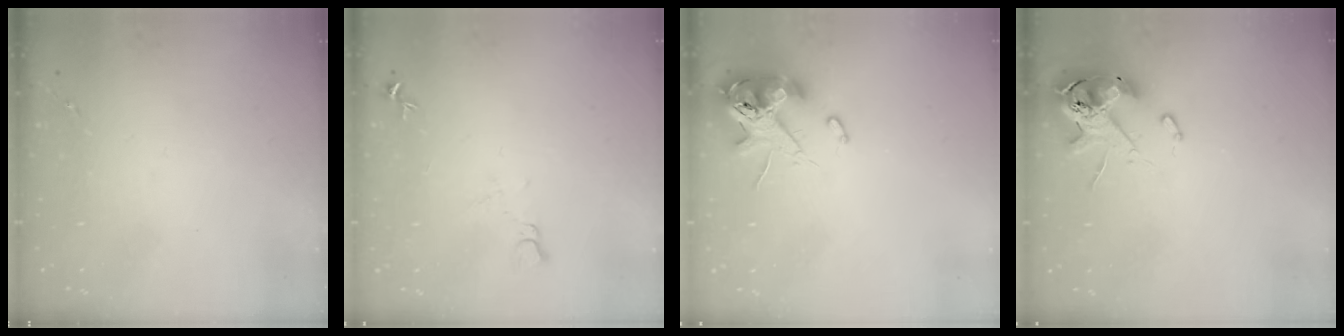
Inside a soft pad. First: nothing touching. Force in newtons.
{"total": 5.6, "press": 5.5, "slide": 0.6}
{"total": 12.6, "press": 12.5, "slide": 2.0}
{"total": 12.1, "press": 11.9, "slide": 1.9}